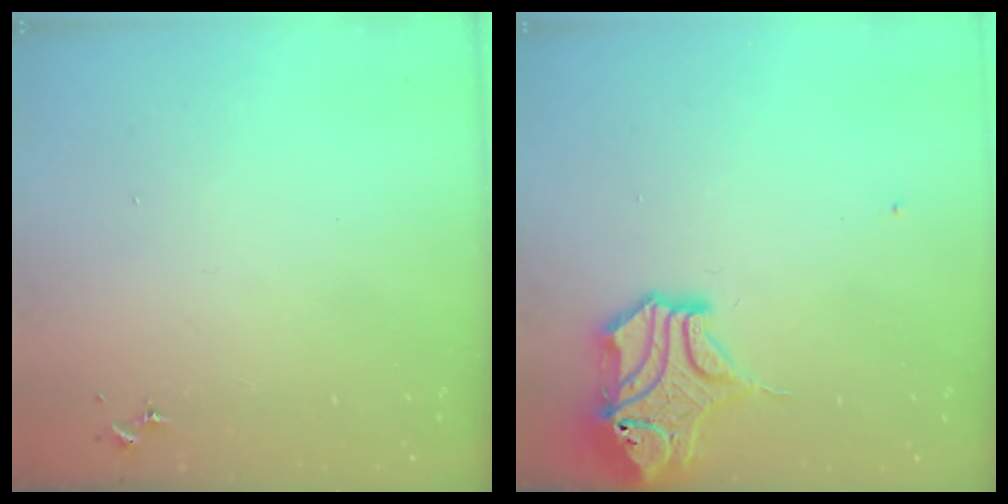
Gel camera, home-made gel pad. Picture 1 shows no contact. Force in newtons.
{"total": 14.5, "press": 14.4, "slide": 2.2}